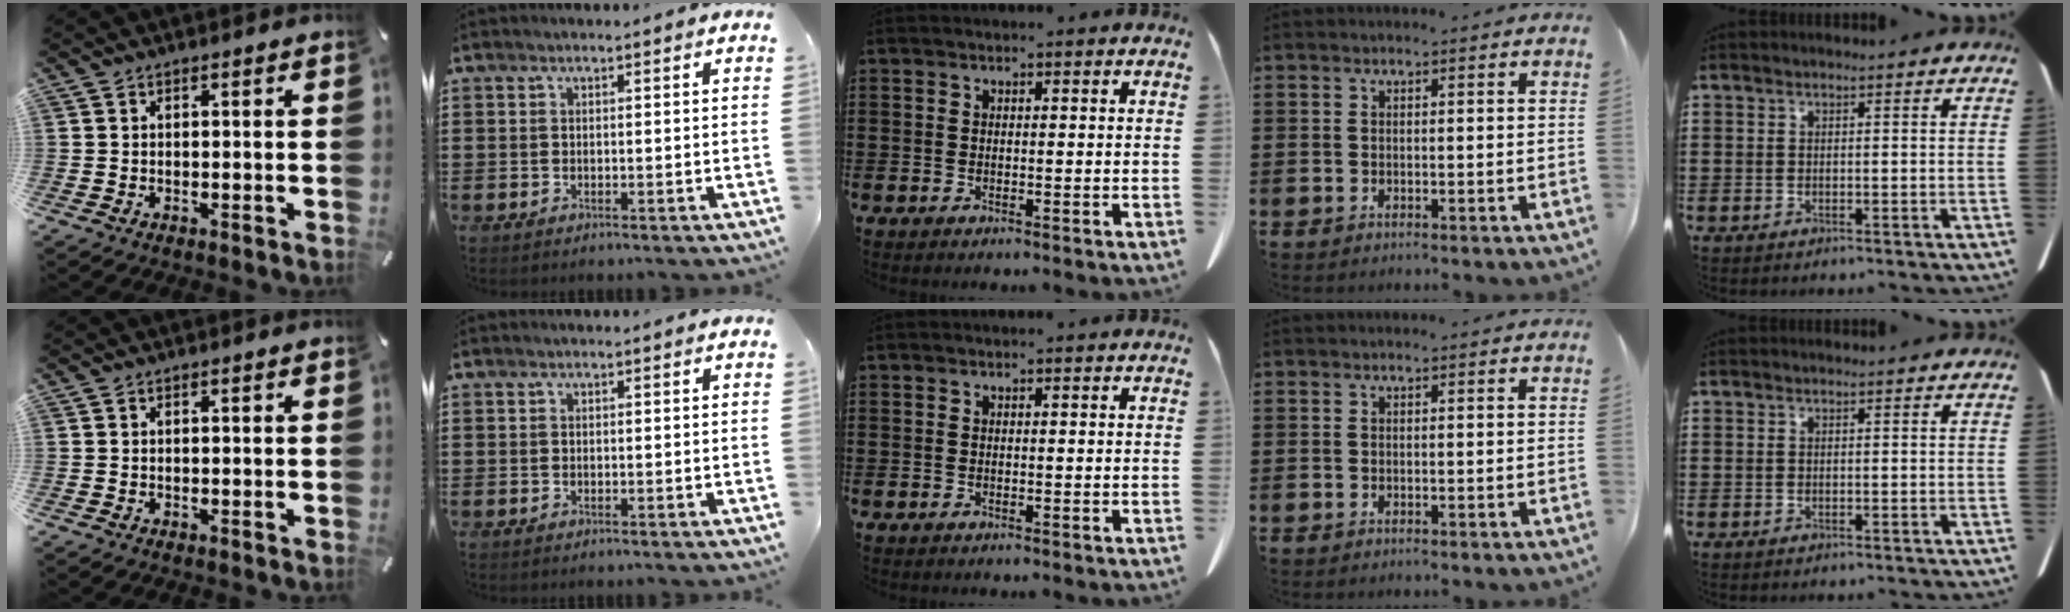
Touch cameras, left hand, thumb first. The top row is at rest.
{}